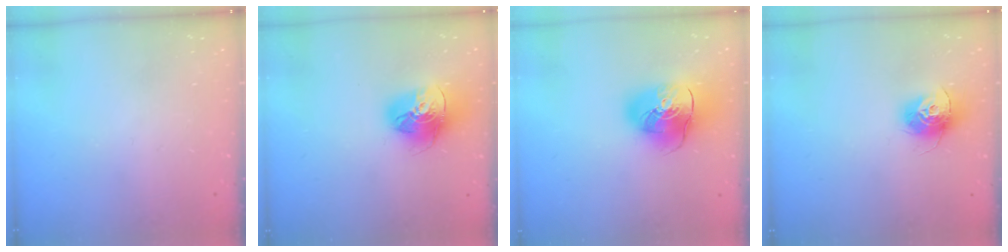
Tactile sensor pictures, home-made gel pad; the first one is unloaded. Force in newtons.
{"total": 15.3, "press": 15.3, "slide": 1.5}
{"total": 18.6, "press": 18.3, "slide": 3.1}
{"total": 12.1, "press": 12.1, "slide": 0.8}